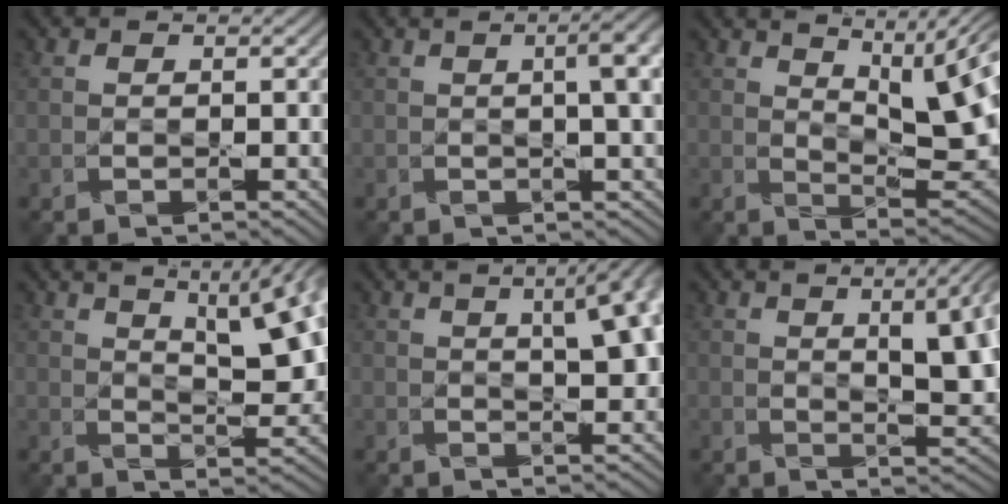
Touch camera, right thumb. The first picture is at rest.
{"total": 5.5, "force": [0.9, 1.4, 5.2], "torque": [-0.065, 0.014, 0.016]}
{"total": 11.3, "force": [5.1, 2.9, 9.7], "torque": [-0.161, 0.004, 0.082]}
{"total": 13.0, "force": [5.5, 4.7, 10.8], "torque": [-0.161, 0.022, 0.076]}
{"total": 9.1, "force": [2.8, 3.1, 8.0], "torque": [-0.081, 0.029, 0.026]}
{"total": 10.5, "force": [2.7, 3.9, 9.3], "torque": [-0.116, 0.019, 0.034]}